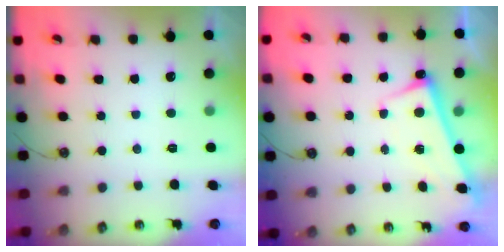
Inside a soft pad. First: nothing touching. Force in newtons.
{"total": 2.8, "press": 2.8, "slide": 0.5}